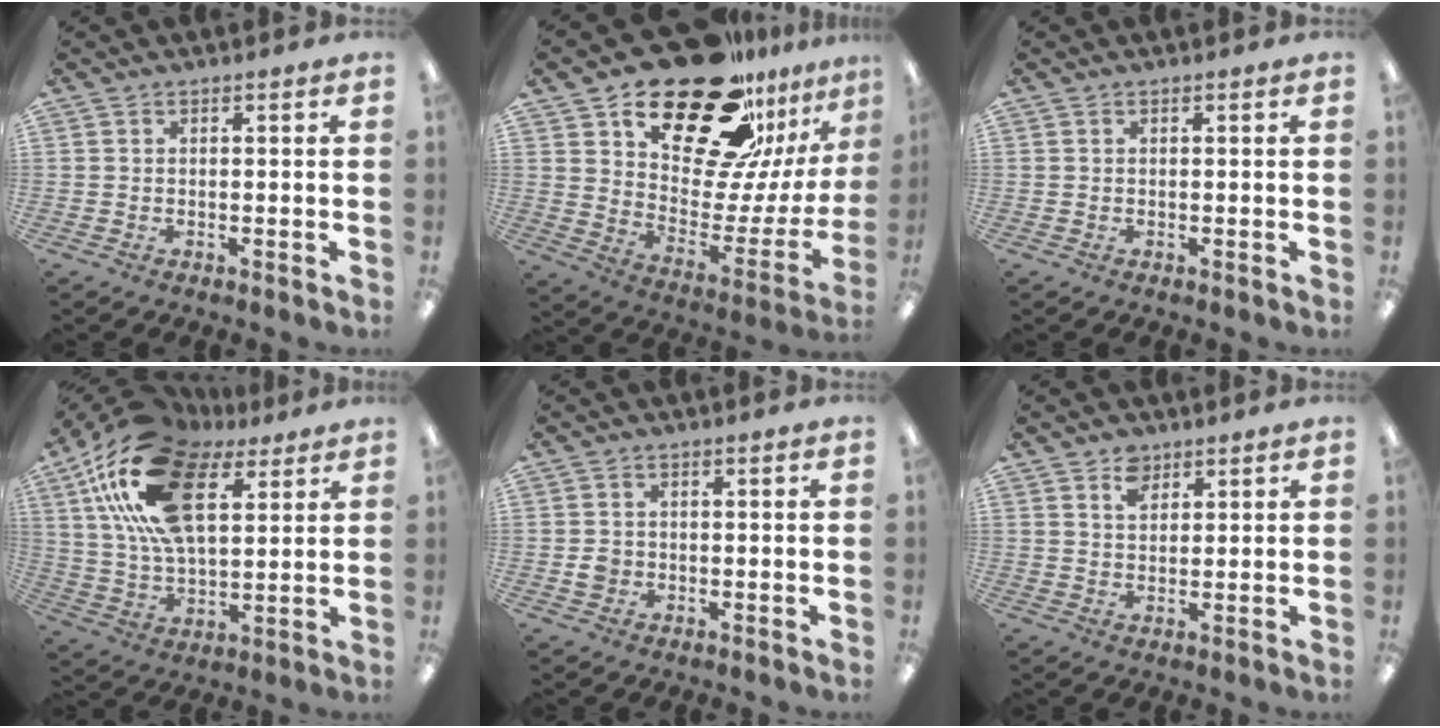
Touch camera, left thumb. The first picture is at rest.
{"total": 27.2, "force": [20.2, 12.9, 12.9], "torque": [-0.185, -0.134, 0.355]}
{"total": 0.0}
{"total": 24.3, "force": [12.0, 12.3, 17.2], "torque": [-0.339, -0.036, 0.210]}
{"total": 2.4, "force": [-0.2, 2.3, 0.9], "torque": [-0.009, 0.001, -0.008]}
{"total": 4.5, "force": [3.1, 2.7, 1.8], "torque": [-0.027, -0.007, 0.055]}